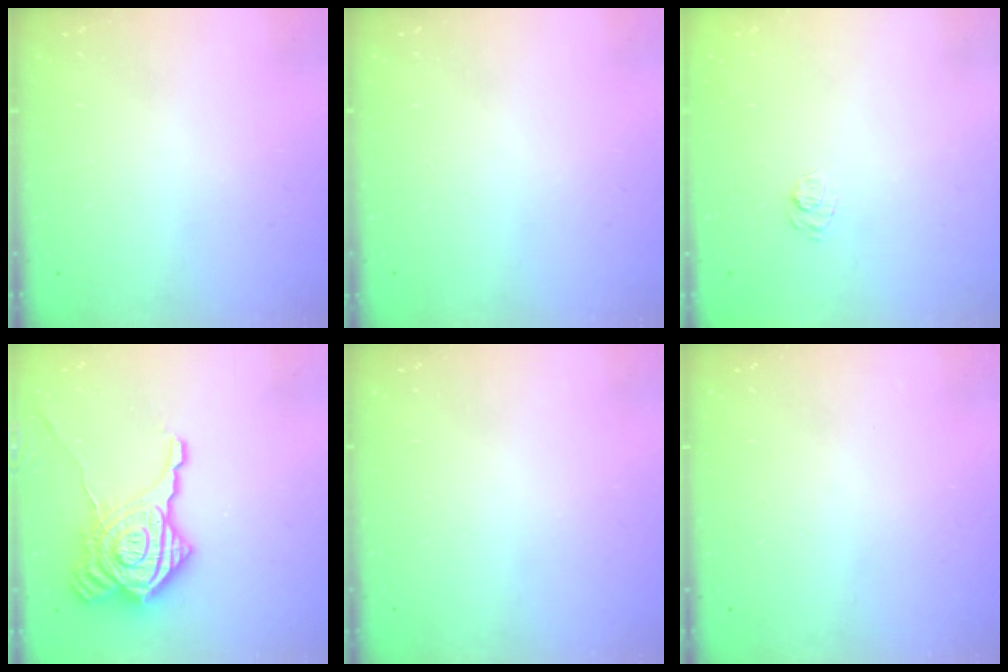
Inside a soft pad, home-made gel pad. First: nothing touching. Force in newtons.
{"total": 0.0}
{"total": 8.2, "press": 8.0, "slide": 1.4}
{"total": 24.3, "press": 24.2, "slide": 1.8}
{"total": 0.0}
{"total": 0.0}